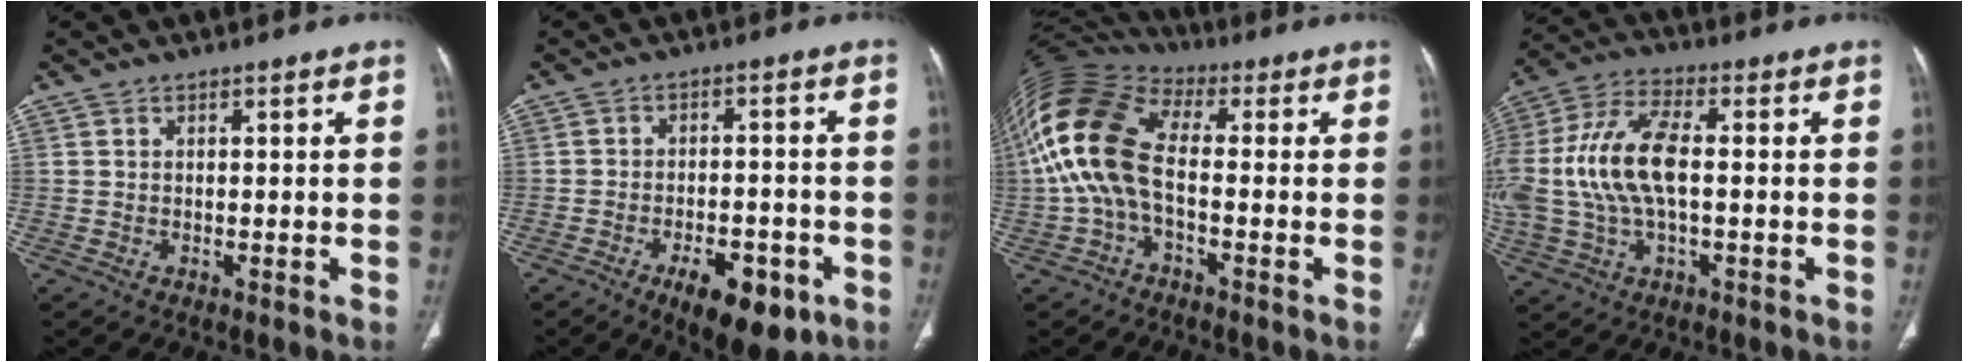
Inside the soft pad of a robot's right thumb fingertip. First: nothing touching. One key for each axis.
{"total": 11.3, "fx": -5.6, "fy": 5.2, "fz": 8.3, "tx": -0.101, "ty": 0.021, "tz": -0.073}
{"total": 15.6, "fx": -0.8, "fy": 8.6, "fz": 13.0, "tx": -0.276, "ty": 0.038, "tz": -0.027}
{"total": 17.5, "fx": 0.0, "fy": 8.7, "fz": 15.2, "tx": -0.352, "ty": 0.025, "tz": 0.000}